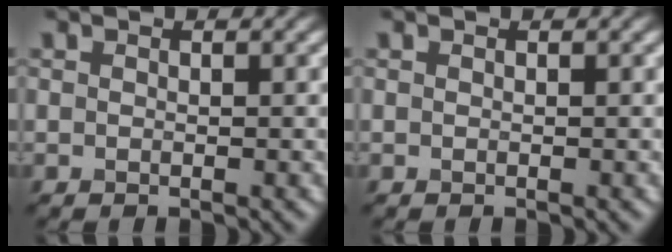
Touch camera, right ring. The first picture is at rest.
{"total": 0.0}